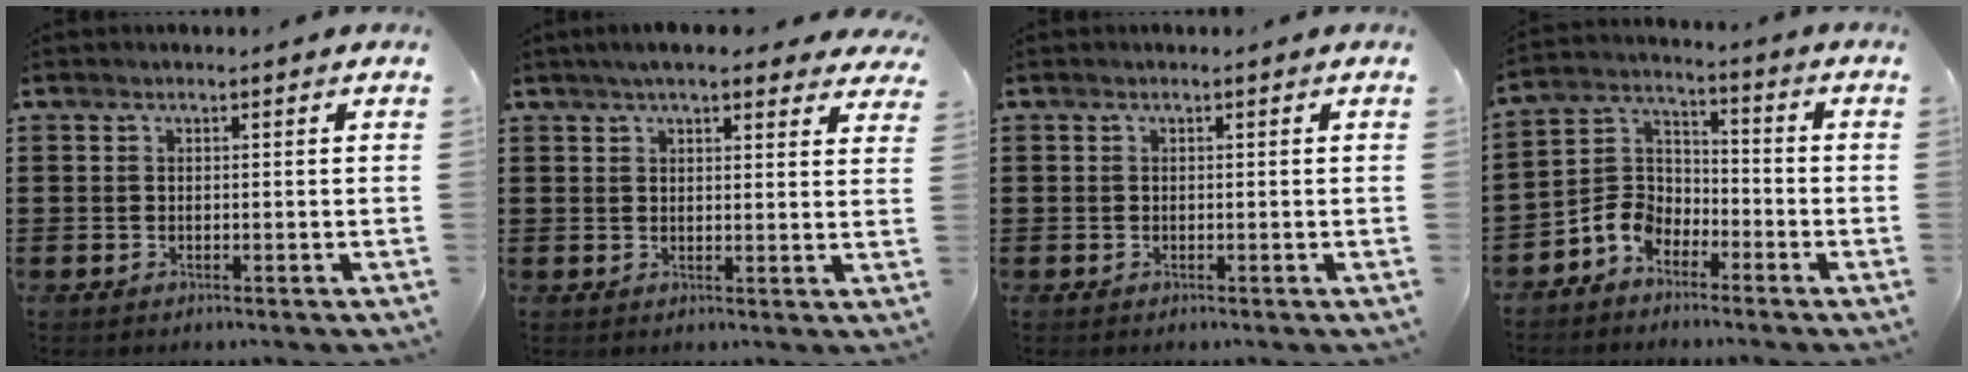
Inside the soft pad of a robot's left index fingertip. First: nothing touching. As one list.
[{"total": 5.2, "force": [4.4, 1.2, 2.5], "torque": [-0.051, -0.002, 0.078]}, {"total": 0.0}, {"total": 6.1, "force": [-4.3, 4.0, 1.9], "torque": [-0.066, 0.007, -0.093]}]